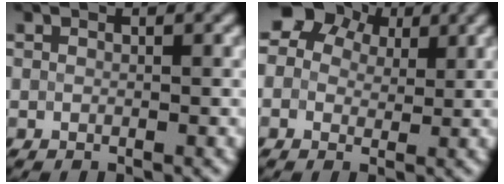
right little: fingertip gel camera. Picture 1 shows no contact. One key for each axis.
{"total": 13.7, "fx": 6.5, "fy": 9.9, "fz": 7.0, "tx": -0.170, "ty": 0.038, "tz": 0.101}